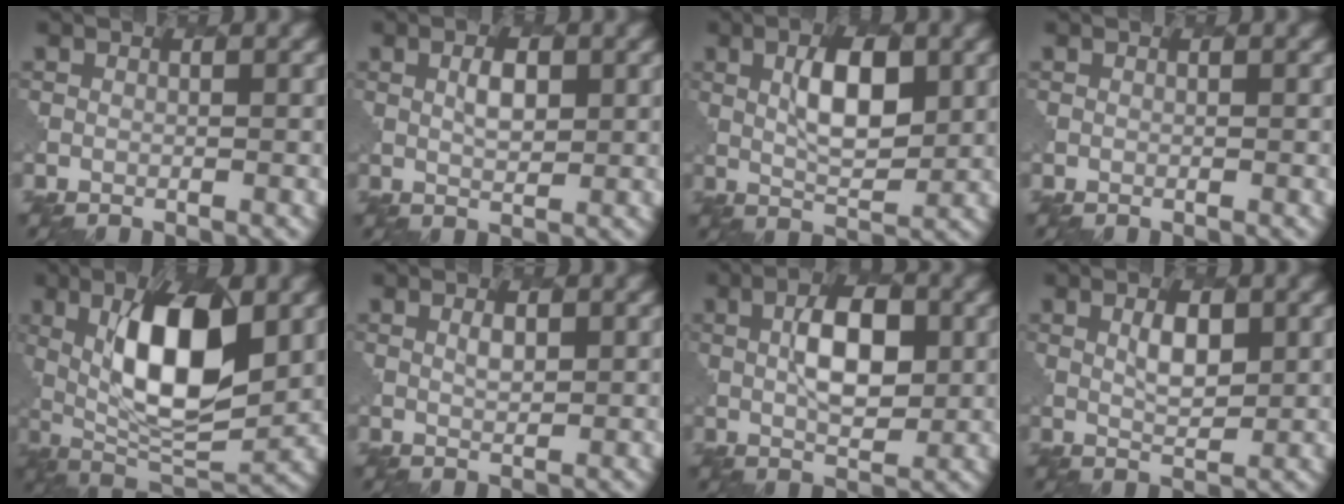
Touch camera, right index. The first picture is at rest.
{"total": 2.0, "force": [0.7, 0.9, 1.6], "torque": [-0.033, 0.003, 0.015]}
{"total": 5.2, "force": [1.3, 2.1, 4.5], "torque": [-0.079, 0.002, 0.025]}
{"total": 0.0}
{"total": 10.9, "force": [2.1, 4.2, 9.8], "torque": [-0.158, 0.003, 0.038]}
{"total": 1.0, "force": [0.7, 0.4, 0.7], "torque": [-0.015, -0.001, 0.014]}
{"total": 5.7, "force": [1.0, 2.7, 4.9], "torque": [-0.081, 0.004, 0.018]}
{"total": 2.5, "force": [0.9, 1.1, 2.0], "torque": [-0.038, 0.000, 0.019]}